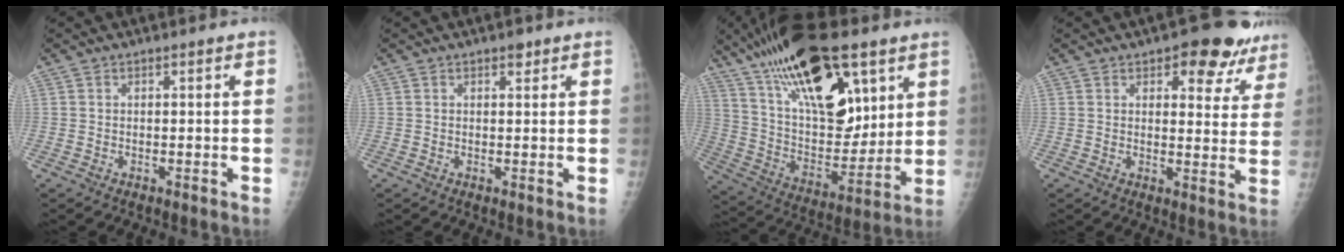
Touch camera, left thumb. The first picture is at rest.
{"total": 1.3, "force": [0.9, 0.7, 0.7], "torque": [-0.001, -0.003, 0.010]}
{"total": 27.6, "force": [15.2, 12.2, 19.5], "torque": [-0.307, -0.036, 0.266]}
{"total": 11.4, "force": [7.6, 5.5, 6.4], "torque": [-0.021, -0.035, 0.083]}